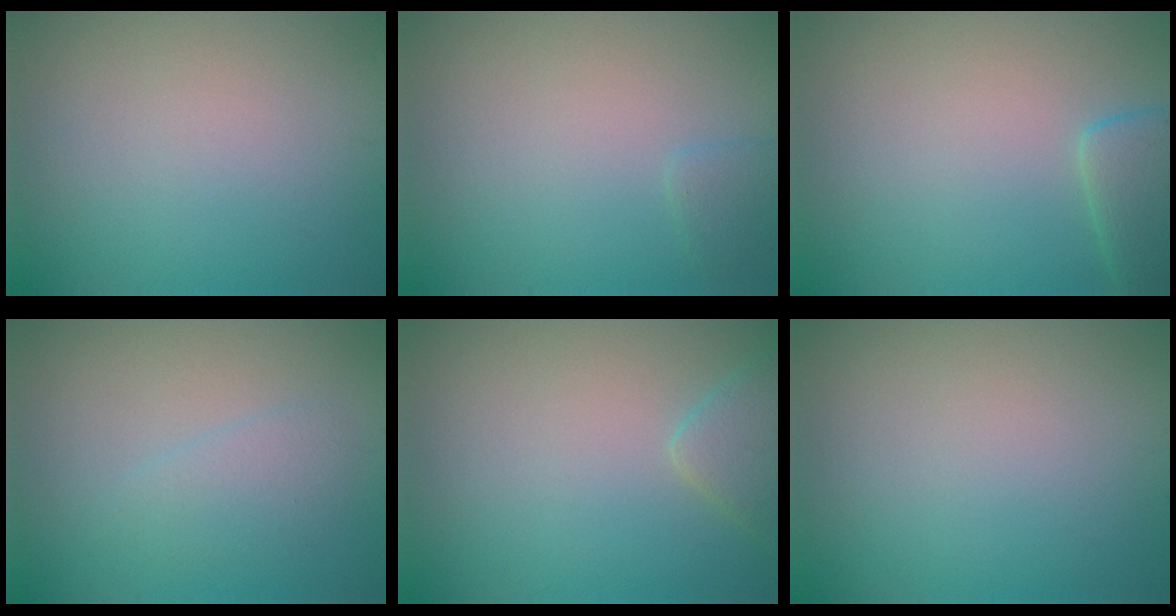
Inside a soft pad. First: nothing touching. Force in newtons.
{"total": 1.0, "press": 1.0, "slide": 0.1}
{"total": 3.4, "press": 3.4, "slide": 0.3}
{"total": 2.0, "press": 2.0, "slide": 0.1}
{"total": 2.5, "press": 2.5, "slide": 0.2}
{"total": 0.0}